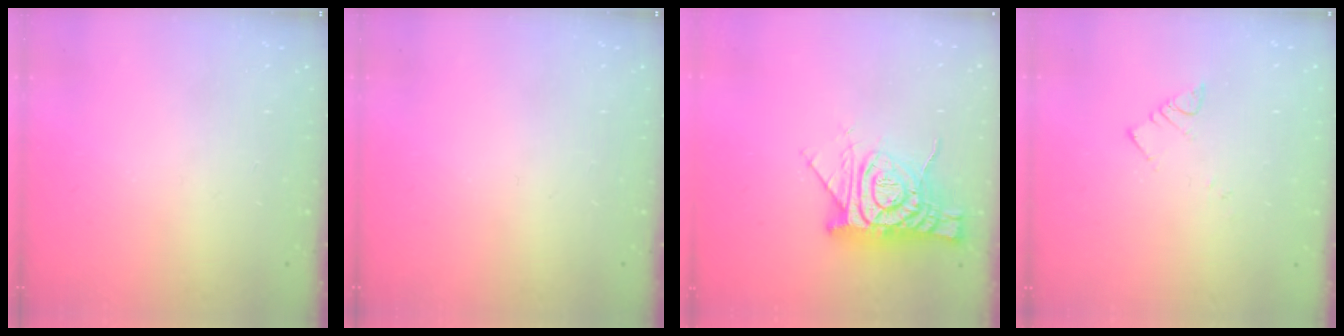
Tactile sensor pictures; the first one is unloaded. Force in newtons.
{"total": 0.0}
{"total": 13.0, "press": 13.0, "slide": 1.4}
{"total": 3.8, "press": 3.8, "slide": 0.2}